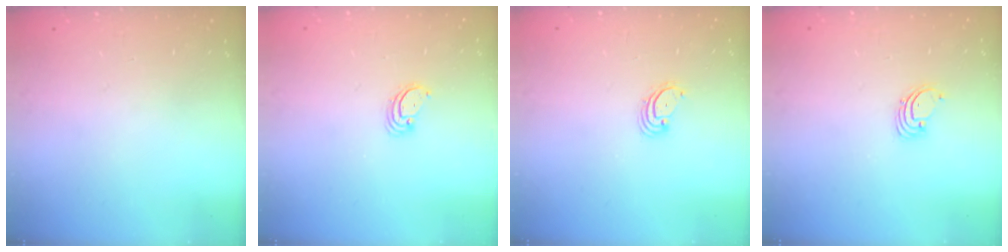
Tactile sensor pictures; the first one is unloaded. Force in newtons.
{"total": 2.9, "press": 2.9, "slide": 0.3}
{"total": 3.0, "press": 3.0, "slide": 0.3}
{"total": 1.5, "press": 1.5, "slide": 0.1}